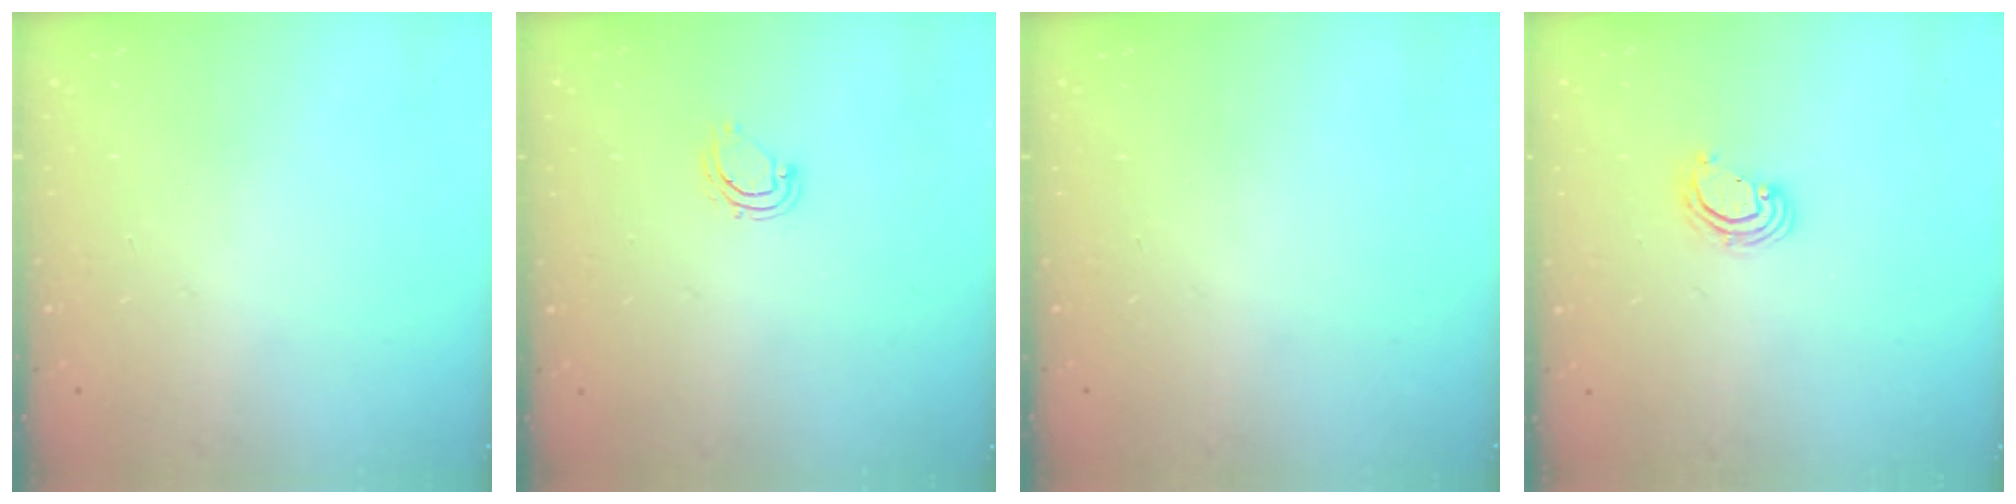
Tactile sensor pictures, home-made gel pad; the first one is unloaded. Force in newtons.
{"total": 5.0, "press": 5.0, "slide": 0.2}
{"total": 0.0}
{"total": 3.7, "press": 3.7, "slide": 0.2}